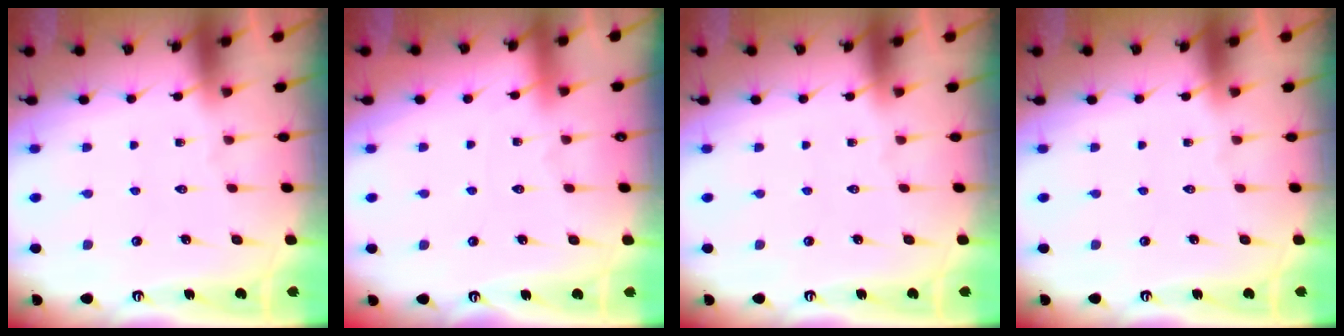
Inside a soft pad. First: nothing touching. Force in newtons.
{"total": 1.4, "press": 1.3, "slide": 0.3}
{"total": 0.0}
{"total": 0.0}